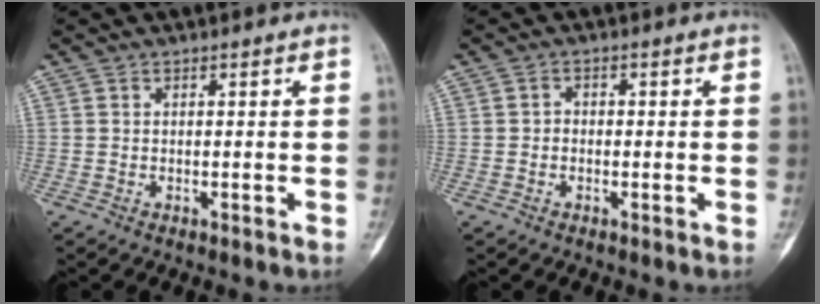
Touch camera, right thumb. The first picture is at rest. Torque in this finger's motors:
{"motor_torque": [-0.29, -0.54, 0.05, 0.02, -0.06]}